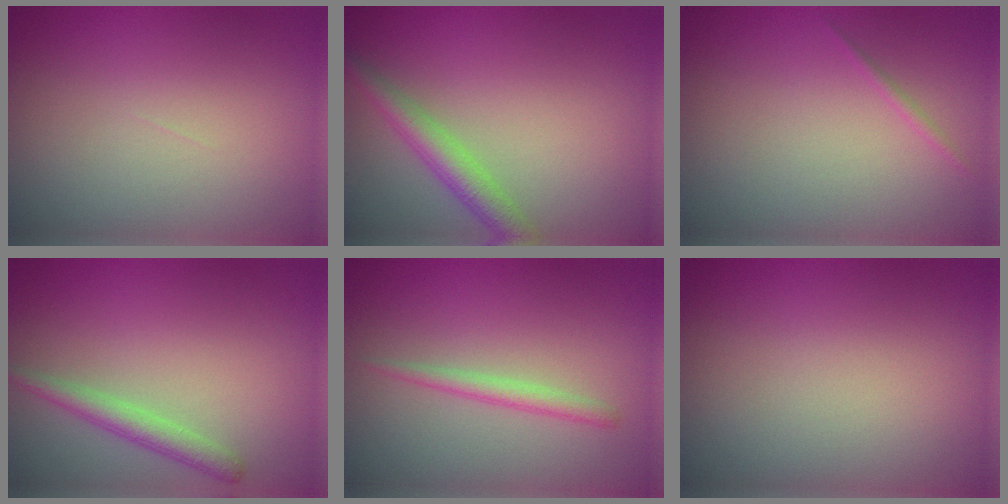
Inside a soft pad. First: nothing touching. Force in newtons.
{"total": 3.0, "press": 3.0, "slide": 0.2}
{"total": 0.6, "press": 0.6, "slide": 0.0}
{"total": 2.2, "press": 2.2, "slide": 0.1}
{"total": 1.5, "press": 1.5, "slide": 0.1}
{"total": 0.0}